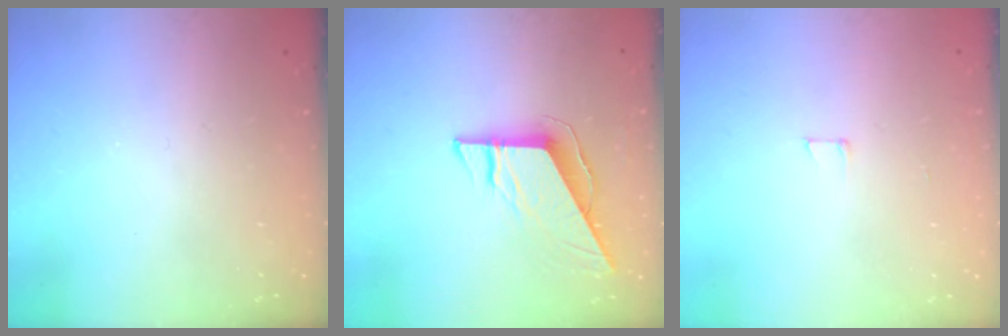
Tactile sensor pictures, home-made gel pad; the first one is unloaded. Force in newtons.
{"total": 9.0, "press": 9.0, "slide": 0.4}
{"total": 2.9, "press": 2.9, "slide": 0.2}